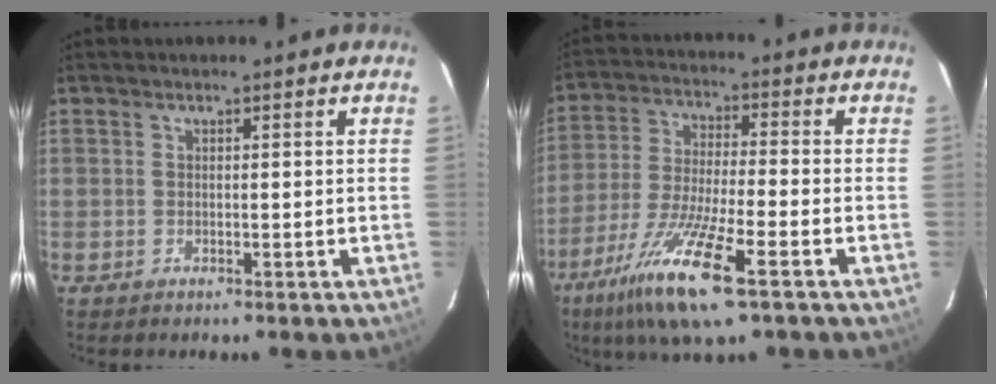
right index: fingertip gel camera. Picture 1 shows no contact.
{"total": 15.2, "force": [-8.6, 2.3, 12.4], "torque": [-0.258, -0.034, -0.164]}